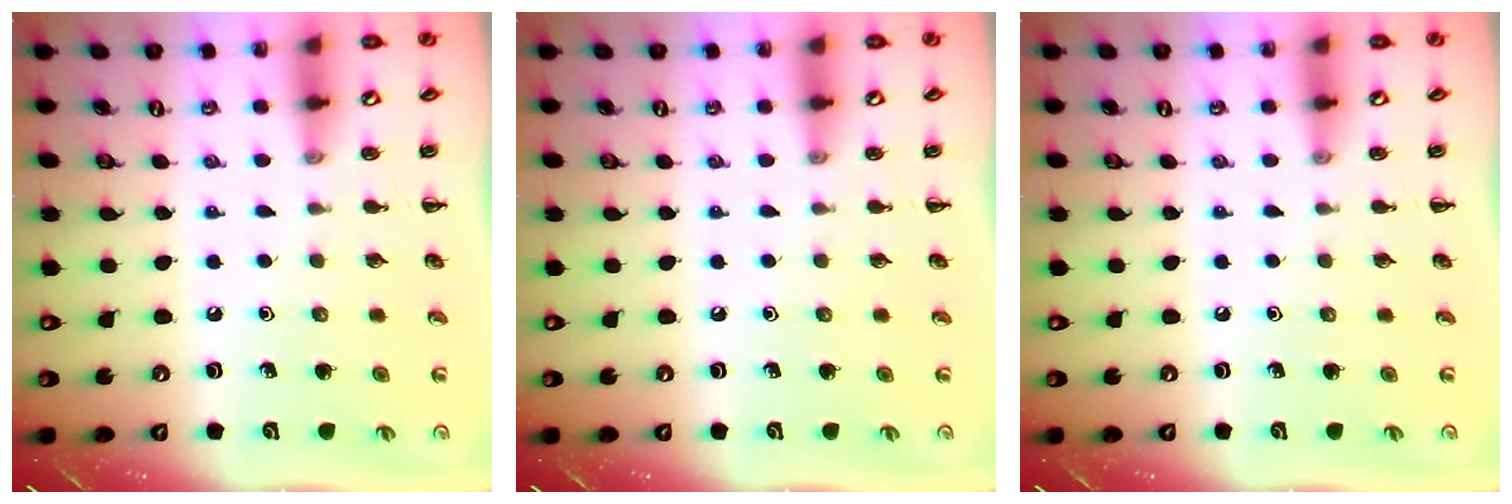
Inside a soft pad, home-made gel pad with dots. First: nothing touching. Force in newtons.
{"total": 0.0}
{"total": 0.0}